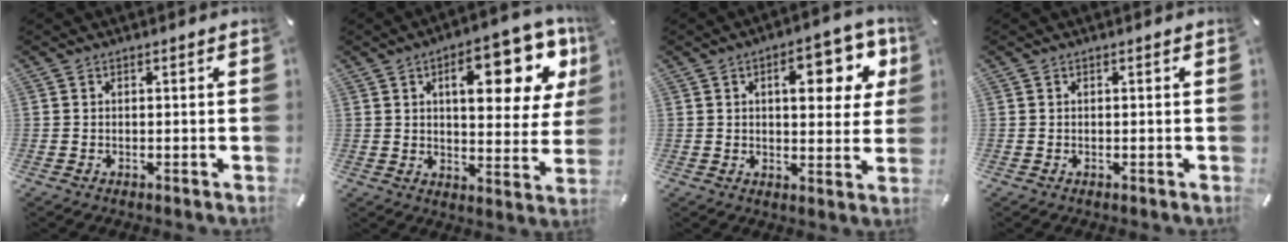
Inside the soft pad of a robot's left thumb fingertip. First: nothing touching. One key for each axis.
{"total": 18.8, "fx": 7.8, "fy": 8.0, "fz": 15.1, "tx": -0.201, "ty": -0.030, "tz": 0.118}
{"total": 13.5, "fx": 5.0, "fy": 6.2, "fz": 10.9, "tx": -0.132, "ty": -0.014, "tz": 0.075}
{"total": 0.0}